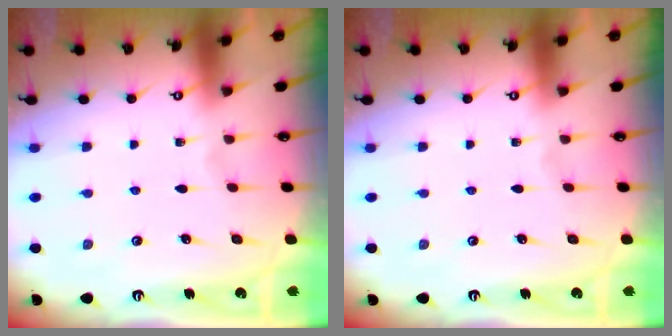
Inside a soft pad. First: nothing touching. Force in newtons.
{"total": 0.0}